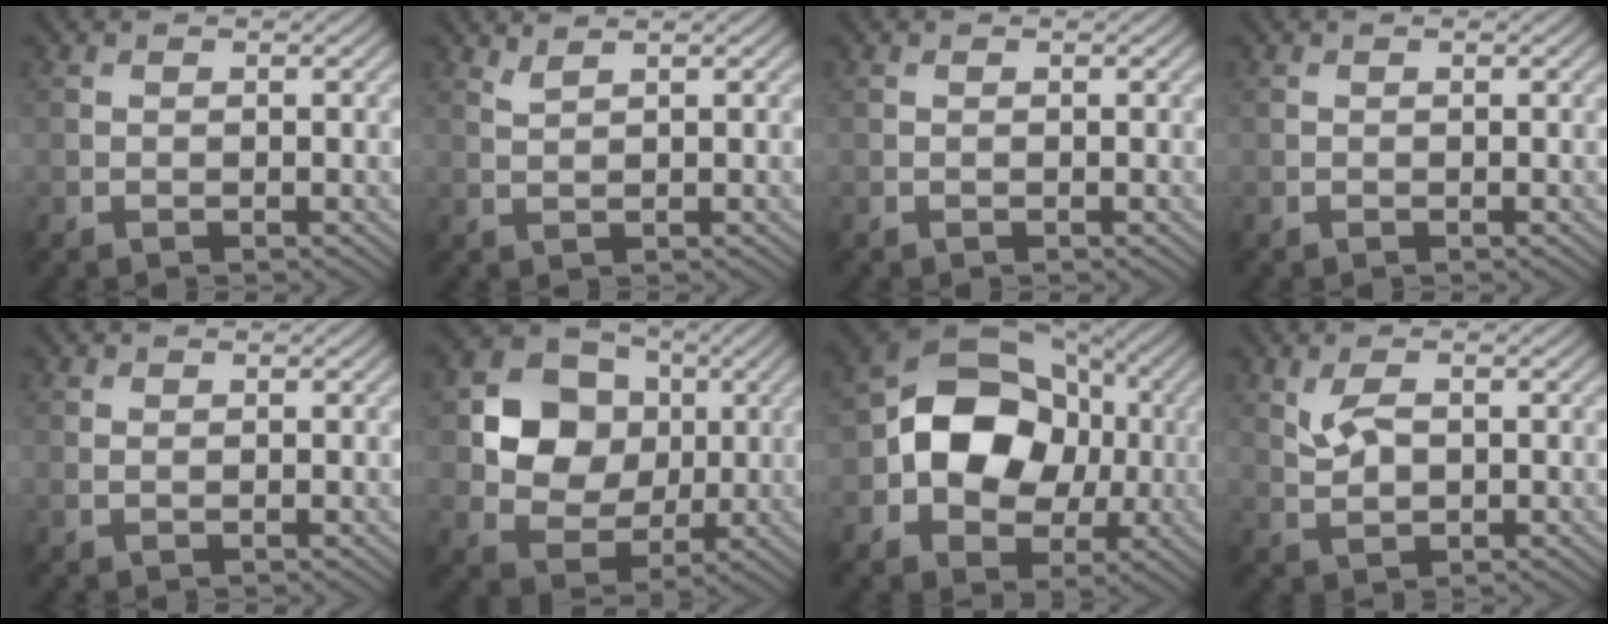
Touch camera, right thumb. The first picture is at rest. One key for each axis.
{"total": 1.5, "fx": 1.3, "fy": 0.2, "fz": 0.7, "tx": -0.019, "ty": 0.005, "tz": 0.028}
{"total": 0.0}
{"total": 0.0}
{"total": 0.6, "fx": 0.4, "fy": 0.3, "fz": 0.3, "tx": -0.010, "ty": -0.001, "tz": 0.009}
{"total": 10.2, "fx": 1.8, "fy": 8.6, "fz": 5.2, "tx": -0.106, "ty": 0.006, "tz": 0.023}
{"total": 12.5, "fx": -0.2, "fy": 9.6, "fz": 8.0, "tx": -0.134, "ty": 0.010, "tz": -0.020}
{"total": 3.3, "fx": 1.2, "fy": 1.5, "fz": 2.7, "tx": -0.062, "ty": 0.000, "tz": 0.026}